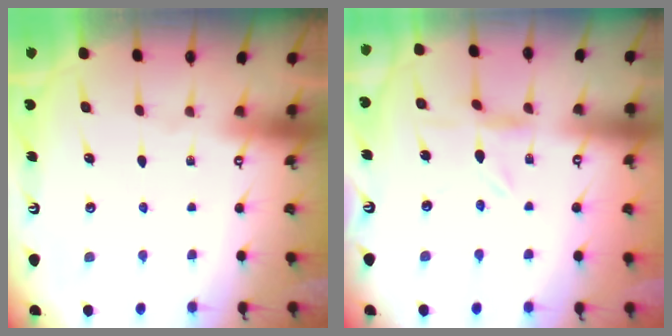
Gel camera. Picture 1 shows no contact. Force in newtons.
{"total": 0.0}